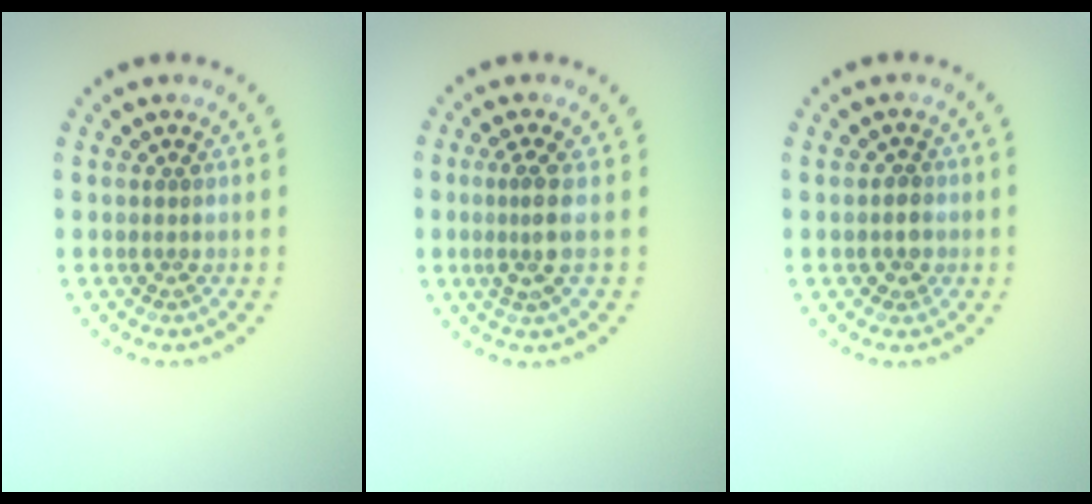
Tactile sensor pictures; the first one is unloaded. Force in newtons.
{"total": 2.5, "press": 1.8, "slide": 1.7}
{"total": 1.8, "press": 1.7, "slide": 0.7}